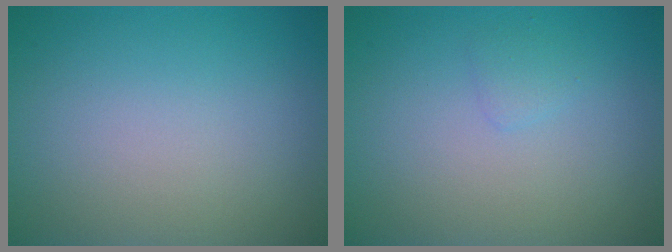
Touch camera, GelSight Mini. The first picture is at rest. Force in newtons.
{"total": 0.8, "press": 0.8, "slide": 0.1}